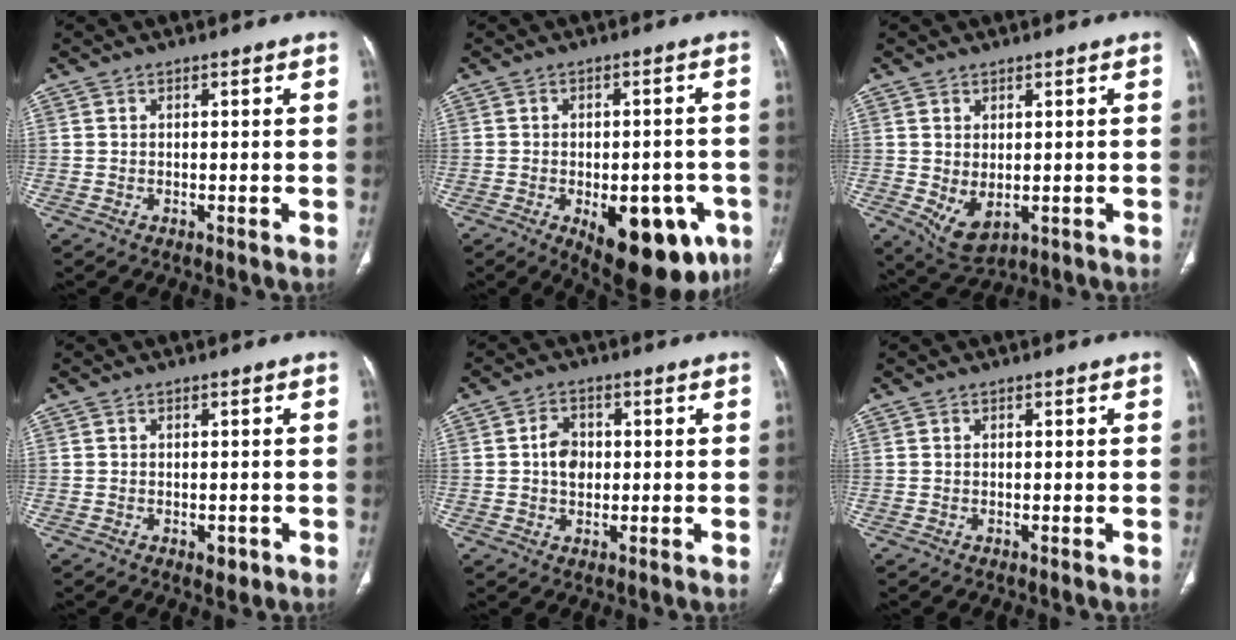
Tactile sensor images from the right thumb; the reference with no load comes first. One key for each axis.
{"total": 17.5, "fx": -7.5, "fy": 8.5, "fz": 13.3, "tx": -0.122, "ty": 0.014, "tz": -0.084}
{"total": 5.6, "fx": -0.7, "fy": 3.3, "fz": 4.4, "tx": -0.073, "ty": -0.011, "tz": 0.008}
{"total": 2.7, "fx": -1.0, "fy": 1.7, "fz": 1.8, "tx": -0.009, "ty": 0.000, "tz": -0.008}
{"total": 4.8, "fx": 0.2, "fy": 3.6, "fz": 3.1, "tx": -0.042, "ty": 0.008, "tz": 0.000}
{"total": 0.0}